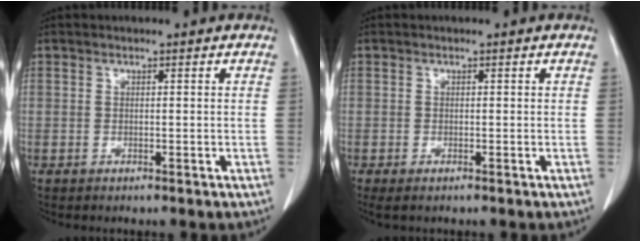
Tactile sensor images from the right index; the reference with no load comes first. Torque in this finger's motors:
{"motor_torque": [0.20, -0.17, 0.16, 0.02]}